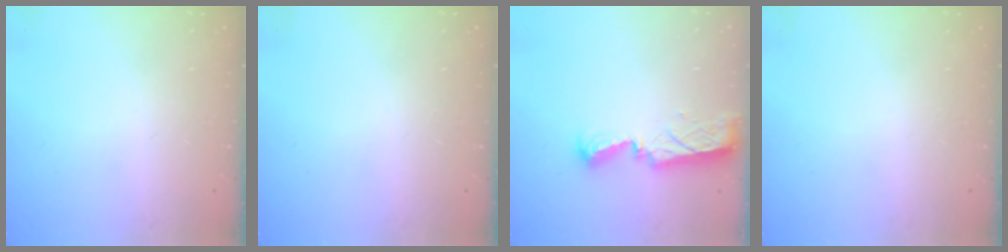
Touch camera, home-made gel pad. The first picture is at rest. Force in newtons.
{"total": 0.0}
{"total": 7.9, "press": 7.9, "slide": 0.9}
{"total": 0.0}